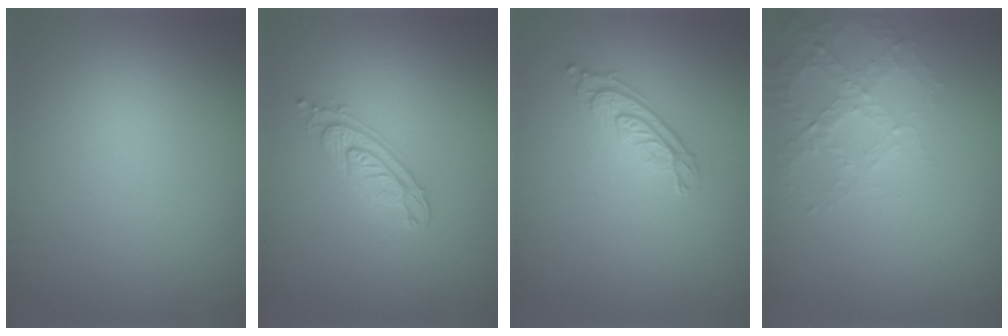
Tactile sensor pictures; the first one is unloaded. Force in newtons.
{"total": 2.9, "press": 2.6, "slide": 1.4}
{"total": 3.0, "press": 2.2, "slide": 2.0}
{"total": 2.8, "press": 2.7, "slide": 0.8}